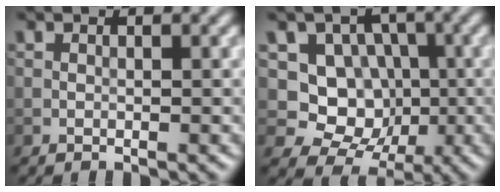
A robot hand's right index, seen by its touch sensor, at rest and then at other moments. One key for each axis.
{"total": 7.5, "fx": 0.2, "fy": 6.9, "fz": 3.0, "tx": -0.039, "ty": 0.006, "tz": -0.021}